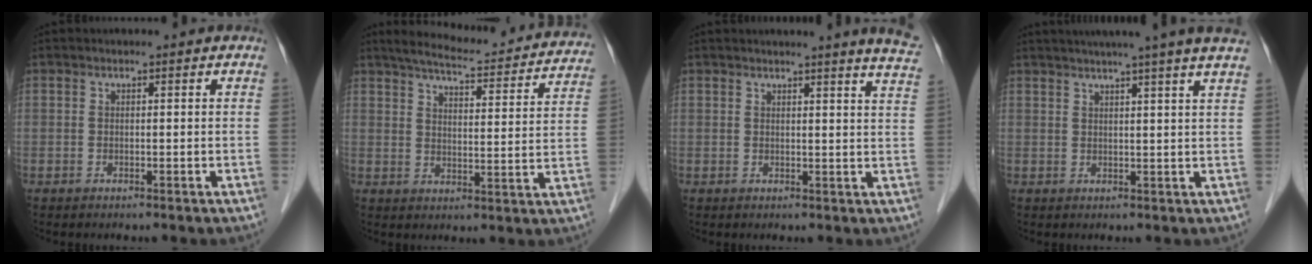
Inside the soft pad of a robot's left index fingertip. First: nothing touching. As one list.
[{"total": 20.8, "force": [18.9, 3.2, 8.0], "torque": [-0.111, -0.012, 0.231]}, {"total": 8.5, "force": [7.6, -0.6, 3.7], "torque": [-0.034, -0.034, 0.060]}, {"total": 12.6, "force": [10.4, -1.5, 7.0], "torque": [-0.106, 0.008, 0.117]}]